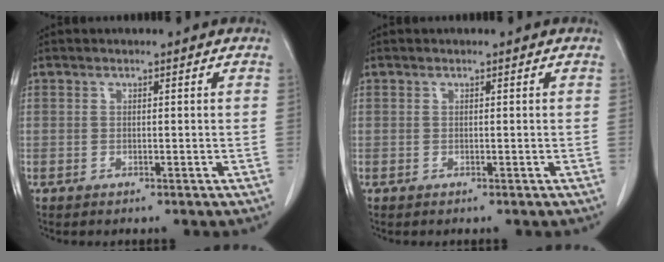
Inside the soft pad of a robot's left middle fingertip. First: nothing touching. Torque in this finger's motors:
{"motor_torque": [-0.08, 0.04, 0.01, 0.00]}